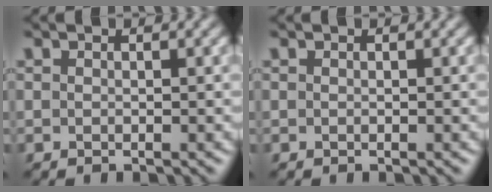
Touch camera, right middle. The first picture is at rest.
{"total": 0.0}